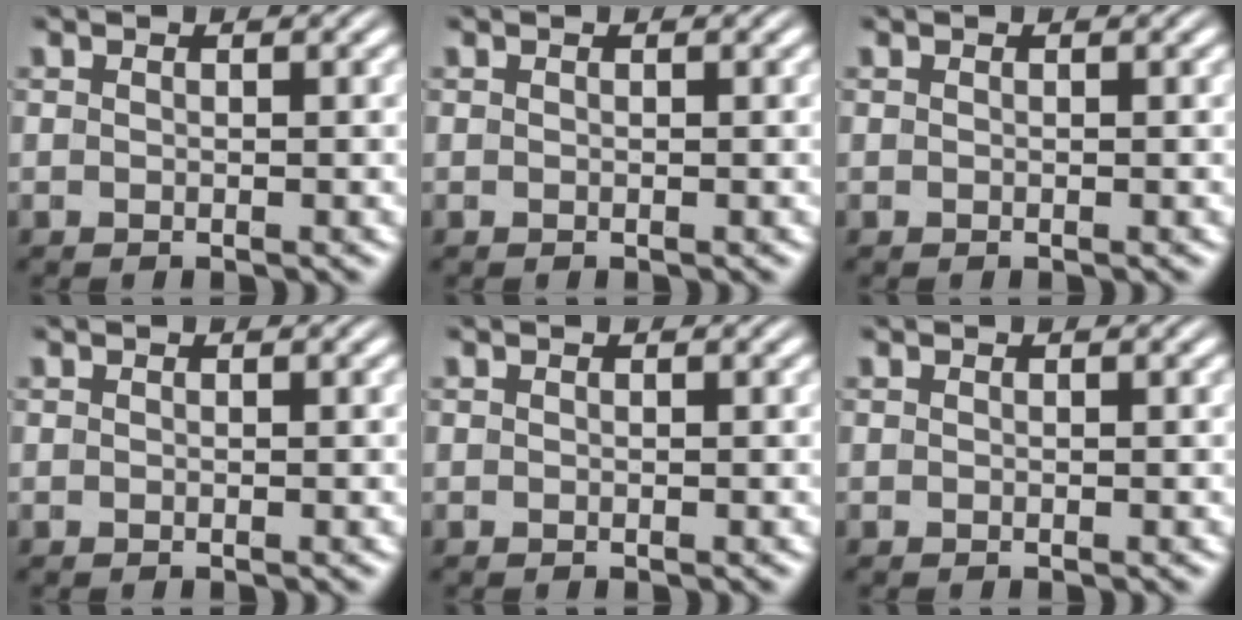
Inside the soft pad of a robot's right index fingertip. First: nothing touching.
{"total": 0.0}
{"total": 0.0}
{"total": 0.0}
{"total": 0.0}
{"total": 0.0}